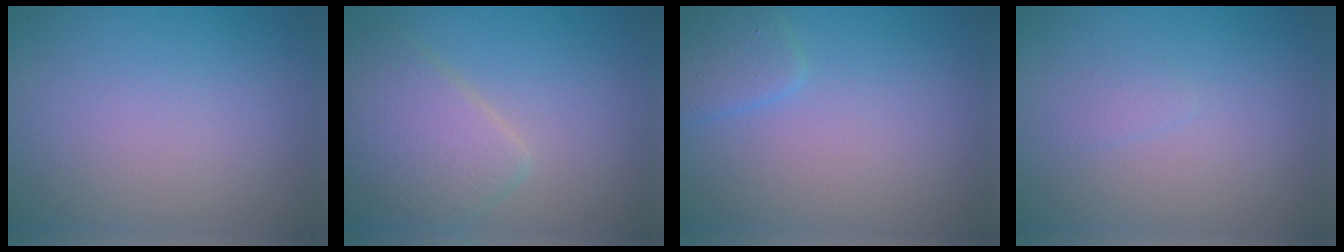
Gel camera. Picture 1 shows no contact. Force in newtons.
{"total": 6.2, "press": 6.2, "slide": 0.1}
{"total": 1.9, "press": 1.9, "slide": 0.2}
{"total": 0.7, "press": 0.7, "slide": 0.0}